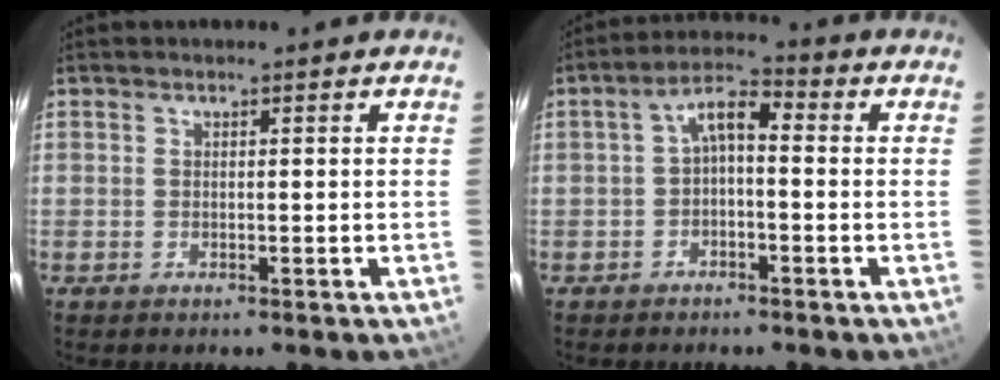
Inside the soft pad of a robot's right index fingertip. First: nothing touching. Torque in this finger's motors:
{"motor_torque": [0.46, -0.36, 0.49, 0.10]}